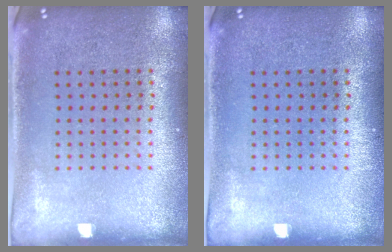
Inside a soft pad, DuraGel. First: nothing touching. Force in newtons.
{"total": 0.0}